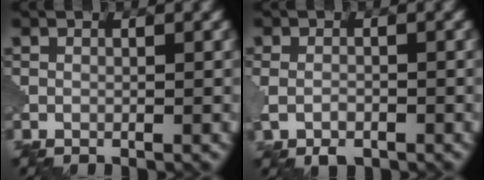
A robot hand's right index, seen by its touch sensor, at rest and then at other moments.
{"total": 2.2, "force": [-0.9, 1.4, 1.5], "torque": [-0.035, -0.009, -0.017]}